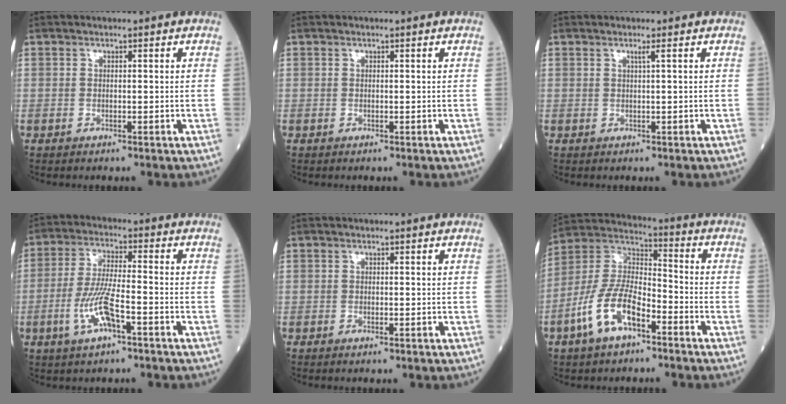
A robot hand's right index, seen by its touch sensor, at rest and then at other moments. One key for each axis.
{"total": 0.0}
{"total": 0.8, "fx": 0.3, "fy": -0.3, "fz": 0.6, "tx": -0.020, "ty": -0.004, "tz": 0.010}
{"total": 8.0, "fx": -3.2, "fy": 1.4, "fz": 7.2, "tx": -0.153, "ty": -0.003, "tz": -0.060}
{"total": 0.5, "fx": -0.2, "fy": 0.2, "fz": 0.4, "tx": -0.009, "ty": -0.002, "tz": -0.004}
{"total": 12.1, "fx": -5.9, "fy": 4.8, "fz": 9.4, "tx": -0.209, "ty": 0.010, "tz": -0.114}